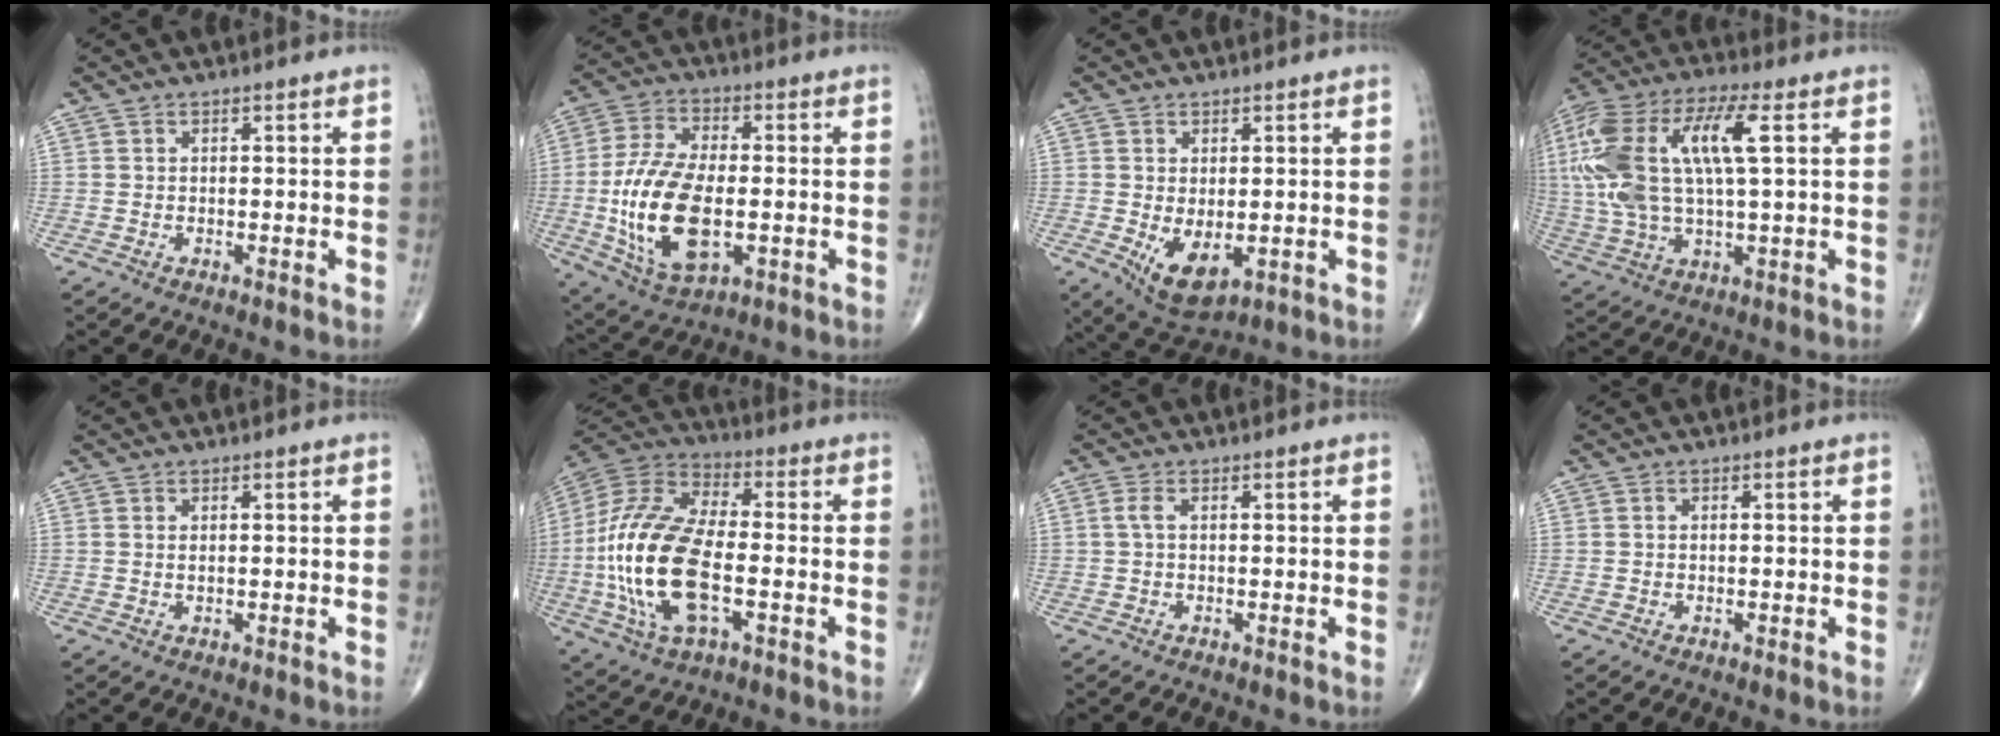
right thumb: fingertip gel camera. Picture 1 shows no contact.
{"total": 18.2, "force": [-2.6, 9.2, 15.4], "torque": [-0.305, 0.002, -0.038]}
{"total": 7.4, "force": [-1.3, 4.1, 6.1], "torque": [-0.089, -0.015, -0.003]}
{"total": 21.6, "force": [4.3, 8.0, 19.6], "torque": [-0.442, 0.023, 0.076]}
{"total": 0.6, "force": [0.2, 0.2, 0.5], "torque": [-0.015, 0.000, 0.005]}
{"total": 22.3, "force": [-3.9, 10.4, 19.4], "torque": [-0.420, 0.015, -0.069]}
{"total": 1.6, "force": [0.1, 0.6, 1.4], "torque": [-0.036, 0.004, 0.000]}
{"total": 0.0}